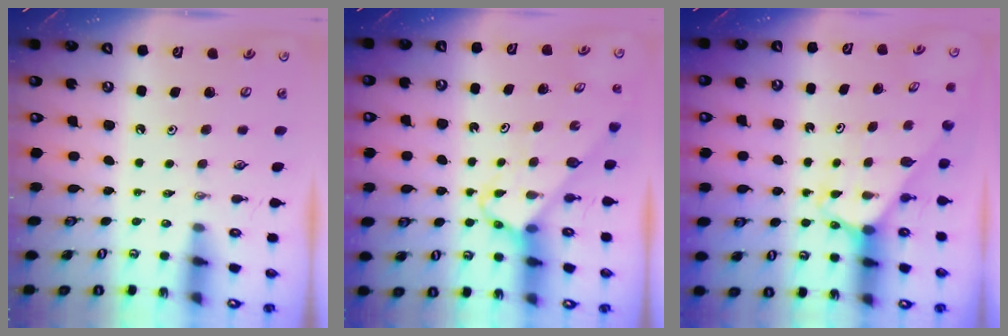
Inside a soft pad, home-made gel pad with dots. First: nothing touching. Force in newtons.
{"total": 3.7, "press": 3.7, "slide": 0.1}
{"total": 2.8, "press": 2.8, "slide": 0.2}